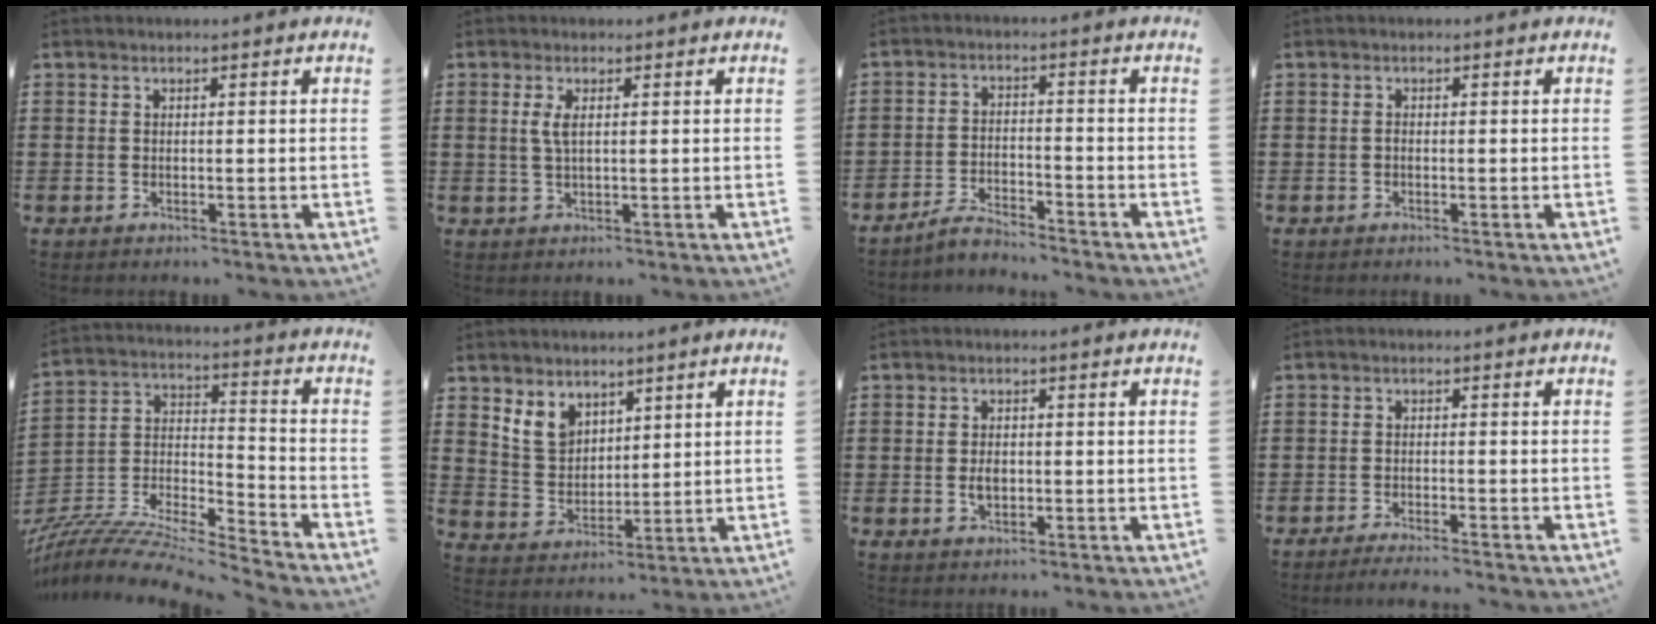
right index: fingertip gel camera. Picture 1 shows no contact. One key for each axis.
{"total": 2.3, "fx": 0.5, "fy": 0.7, "fz": 2.1, "tx": -0.044, "ty": 0.004, "tz": 0.008}
{"total": 3.5, "fx": -3.4, "fy": 0.3, "fz": 0.6, "tx": -0.021, "ty": 0.009, "tz": -0.073}
{"total": 0.6, "fx": -0.3, "fy": 0.3, "fz": 0.4, "tx": -0.012, "ty": -0.003, "tz": -0.005}
{"total": 8.3, "fx": -8.0, "fy": 0.9, "fz": 2.4, "tx": -0.056, "ty": -0.001, "tz": -0.165}
{"total": 5.3, "fx": 3.6, "fy": 3.7, "fz": 1.3, "tx": -0.047, "ty": 0.005, "tz": 0.068}
{"total": 2.3, "fx": -0.3, "fy": 1.4, "fz": 1.8, "tx": -0.035, "ty": 0.003, "tz": -0.005}
{"total": 2.0, "fx": -1.9, "fy": -0.2, "fz": 0.4, "tx": -0.008, "ty": 0.001, "tz": -0.039}